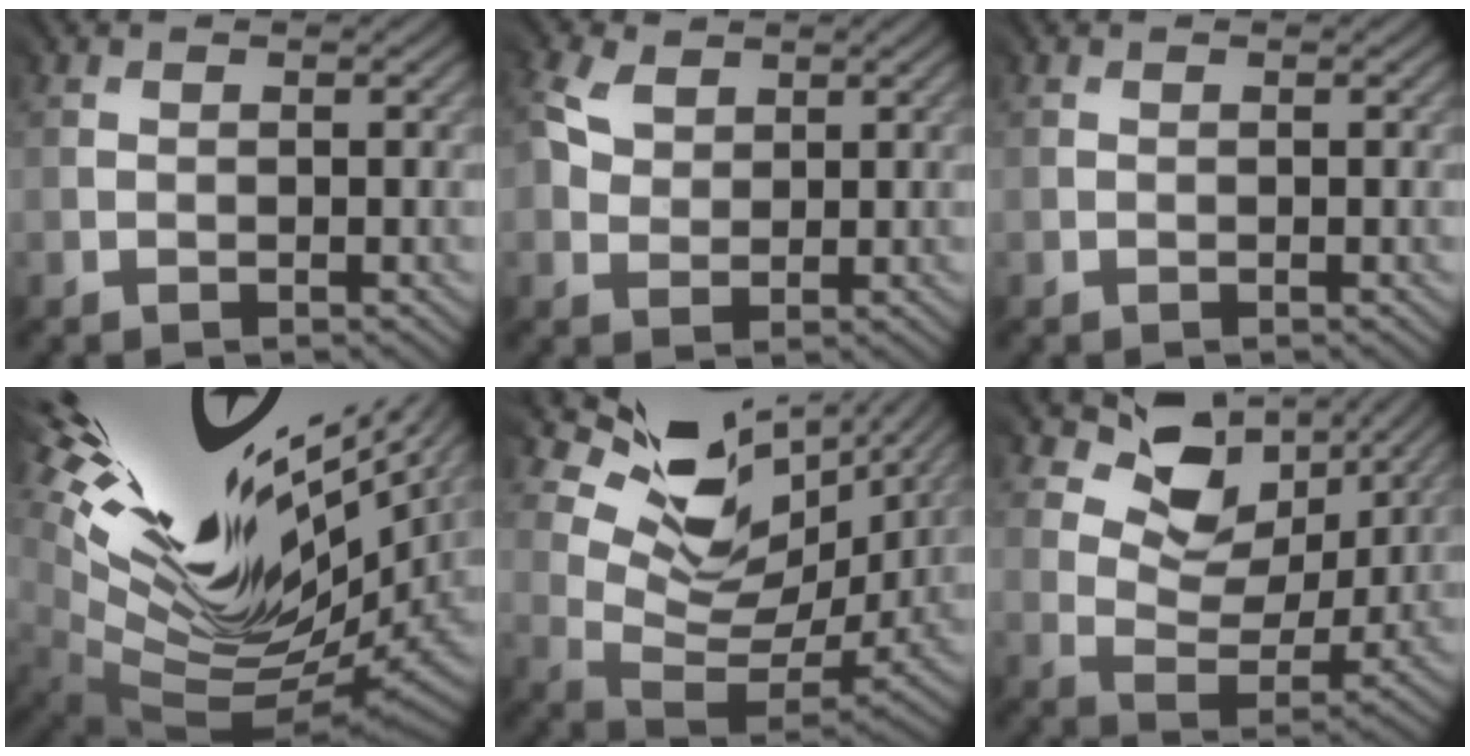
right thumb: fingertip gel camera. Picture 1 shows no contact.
{"total": 5.0, "force": [2.7, 3.8, 1.9], "torque": [-0.088, 0.014, 0.055]}
{"total": 0.0}
{"total": 14.7, "force": [4.5, 5.5, 12.9], "torque": [-0.219, 0.000, 0.097]}
{"total": 12.2, "force": [6.3, 6.2, 8.4], "torque": [-0.158, -0.001, 0.121]}
{"total": 7.8, "force": [4.8, 4.8, 3.9], "torque": [-0.085, -0.005, 0.084]}